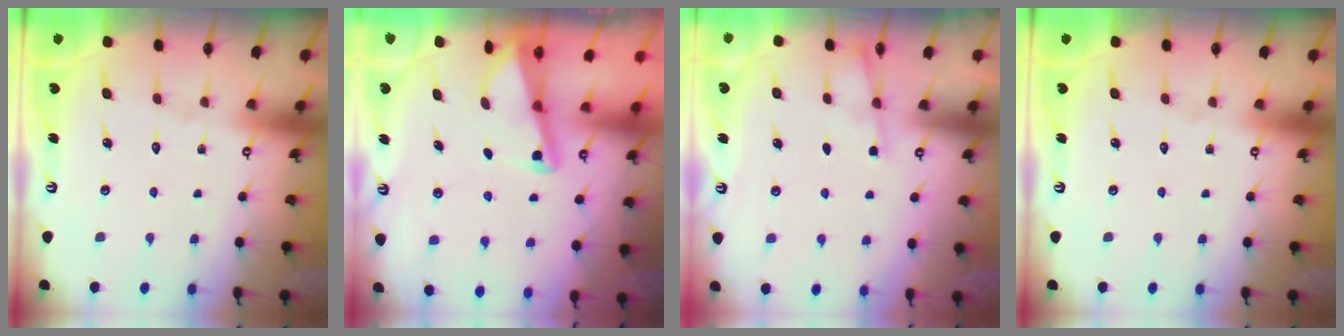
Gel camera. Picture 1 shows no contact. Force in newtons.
{"total": 2.0, "press": 2.0, "slide": 0.4}
{"total": 2.3, "press": 2.3, "slide": 0.3}
{"total": 0.0}